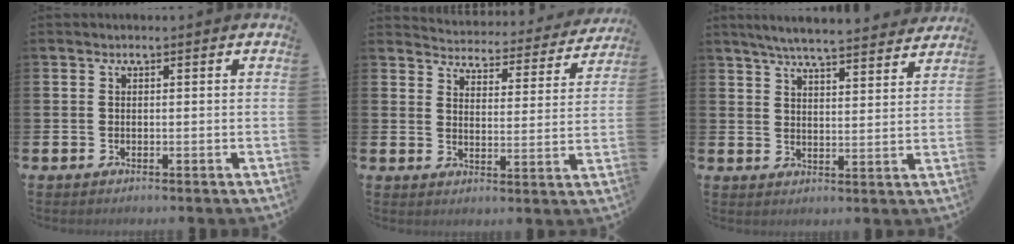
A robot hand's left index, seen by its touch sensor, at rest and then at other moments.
{"total": 4.1, "force": [4.1, 0.6, 0.3], "torque": [-0.023, -0.038, 0.065]}
{"total": 6.1, "force": [5.8, 0.1, 1.6], "torque": [-0.038, -0.039, 0.100]}